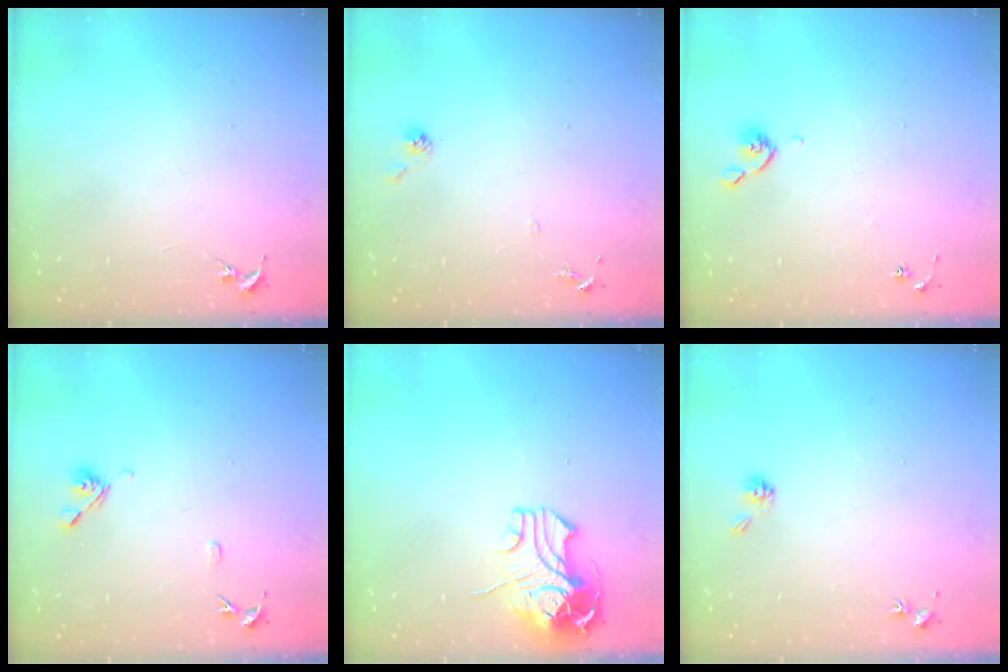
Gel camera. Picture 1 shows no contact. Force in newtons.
{"total": 7.3, "press": 7.3, "slide": 0.4}
{"total": 4.4, "press": 4.3, "slide": 0.8}
{"total": 8.6, "press": 8.4, "slide": 1.6}
{"total": 11.8, "press": 11.7, "slide": 2.1}
{"total": 5.0, "press": 4.6, "slide": 1.7}